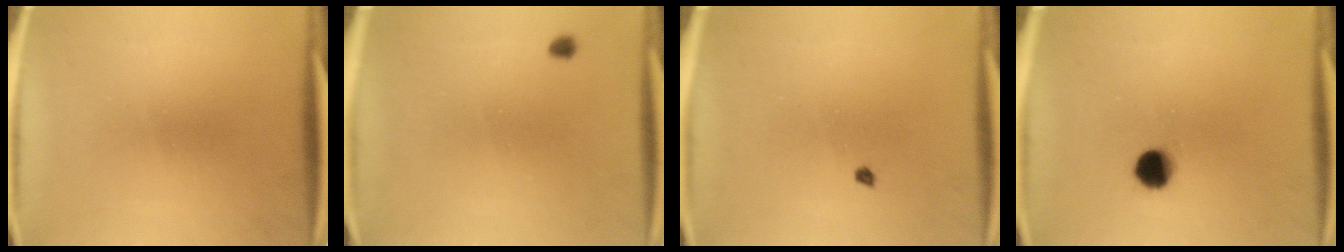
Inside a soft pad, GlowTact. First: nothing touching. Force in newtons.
{"total": 0.9}
{"total": 0.6}
{"total": 5.6}